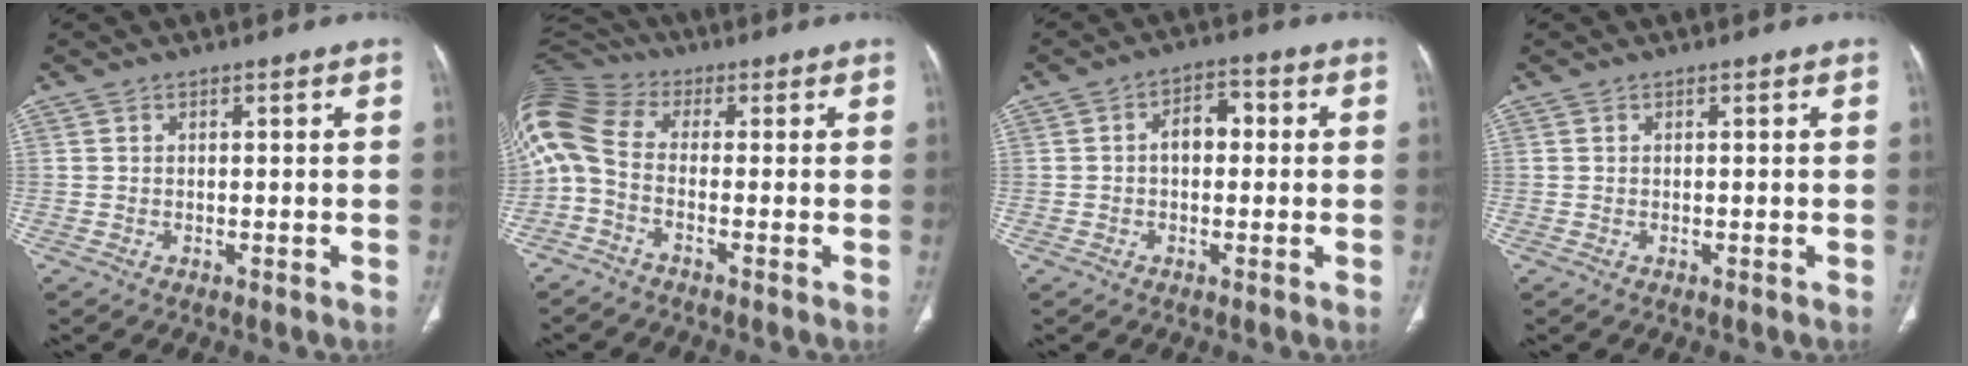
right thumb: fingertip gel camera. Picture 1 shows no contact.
{"total": 12.6, "force": [-1.6, 8.0, 9.6], "torque": [-0.225, 0.044, -0.045]}
{"total": 5.2, "force": [0.1, 3.4, 3.9], "torque": [-0.048, 0.021, -0.006]}
{"total": 0.0}